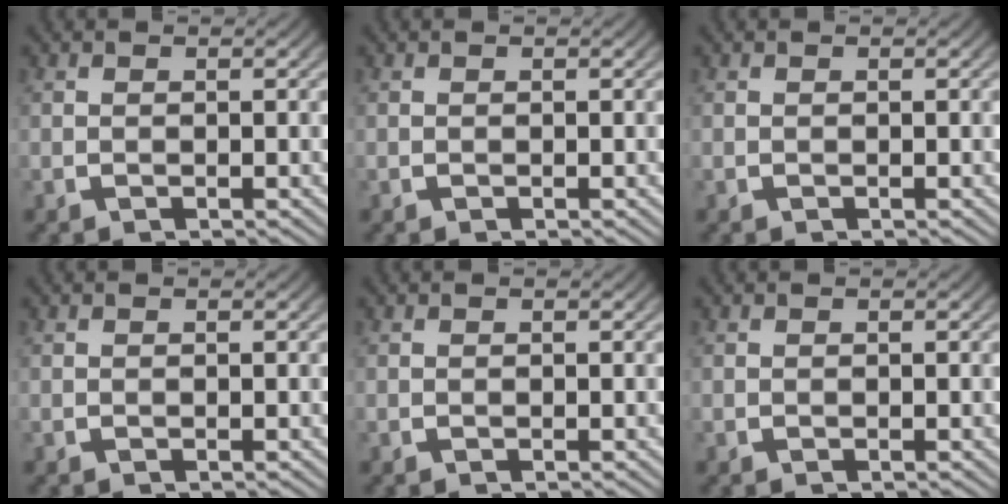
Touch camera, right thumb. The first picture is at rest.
{"total": 0.0}
{"total": 0.0}
{"total": 0.0}
{"total": 0.0}
{"total": 0.0}